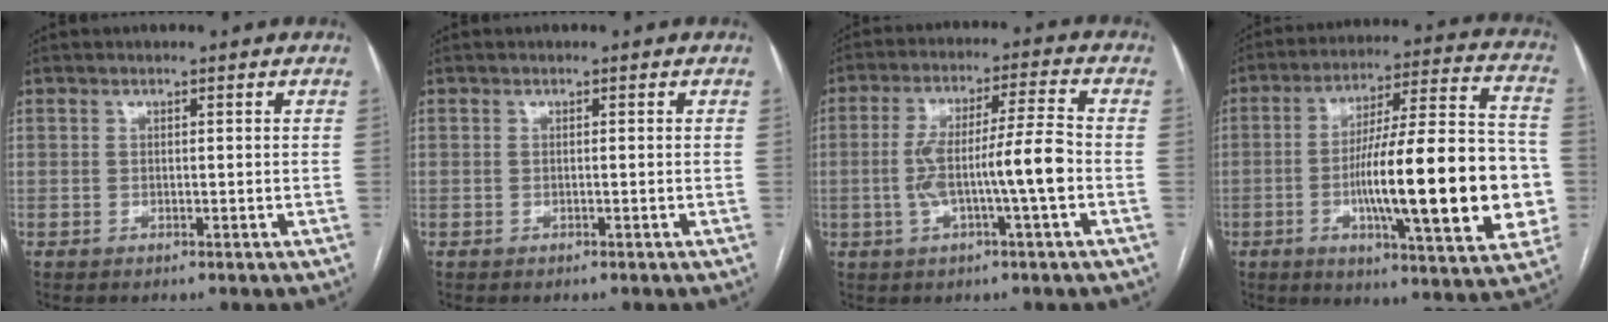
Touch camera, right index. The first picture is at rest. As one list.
[{"total": 0.0}, {"total": 10.0, "force": [-2.0, 0.2, 9.8], "torque": [-0.186, 0.018, -0.034]}, {"total": 24.2, "force": [-4.3, 3.7, 23.5], "torque": [-0.323, 0.016, -0.057]}]